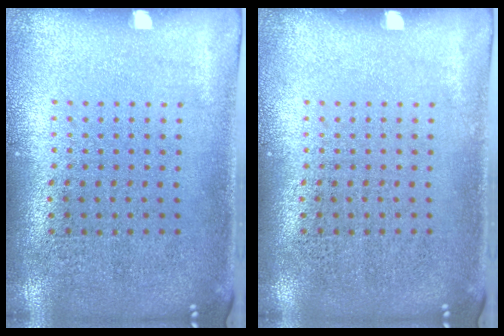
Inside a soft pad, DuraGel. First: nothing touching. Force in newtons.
{"total": 0.0}